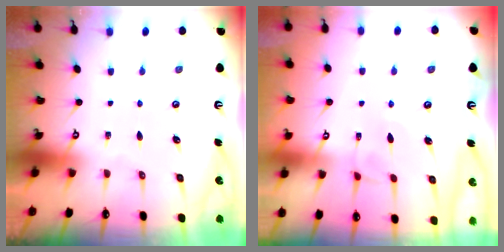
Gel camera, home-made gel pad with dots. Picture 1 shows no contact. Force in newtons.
{"total": 3.8, "press": 3.8, "slide": 0.2}